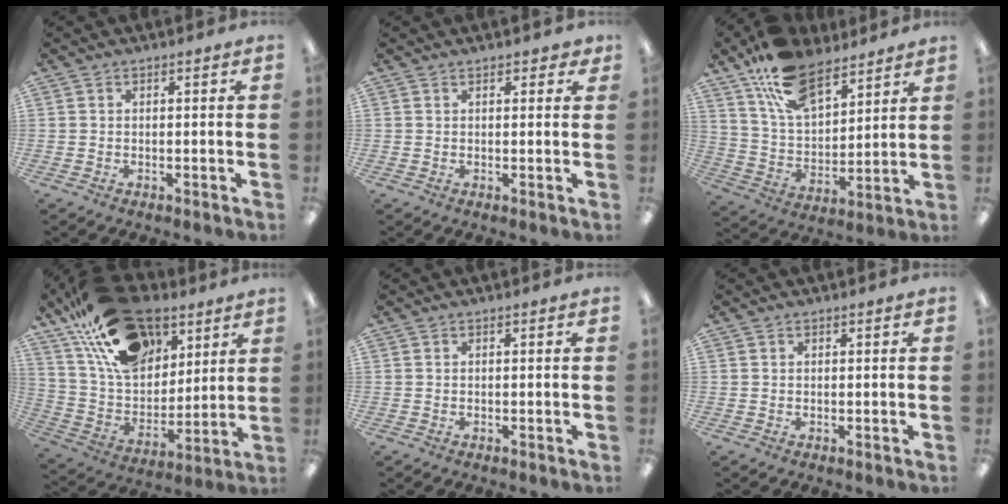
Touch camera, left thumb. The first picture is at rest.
{"total": 1.8, "force": [1.3, 1.0, 0.7], "torque": [-0.005, 0.000, 0.023]}
{"total": 16.6, "force": [11.6, 8.3, 8.4], "torque": [-0.164, -0.052, 0.217]}
{"total": 24.7, "force": [14.8, 14.3, 13.6], "torque": [-0.244, -0.067, 0.273]}
{"total": 0.0}
{"total": 0.6, "force": [0.5, 0.3, 0.1], "torque": [-0.002, 0.001, 0.008]}